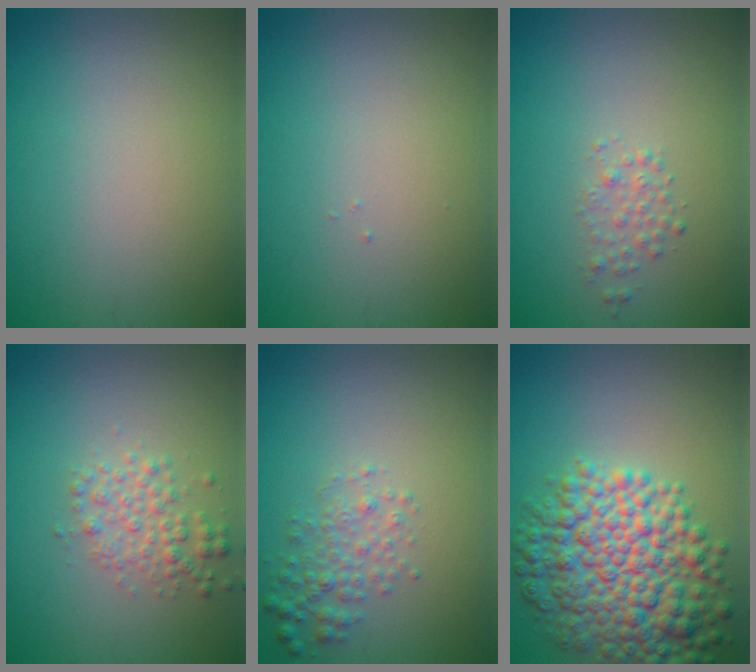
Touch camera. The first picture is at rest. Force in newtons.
{"total": 0.0}
{"total": 1.3, "press": 1.3, "slide": 0.0}
{"total": 2.5, "press": 2.5, "slide": 0.0}
{"total": 2.4, "press": 2.4, "slide": 0.1}
{"total": 9.7, "press": 9.7, "slide": 0.2}